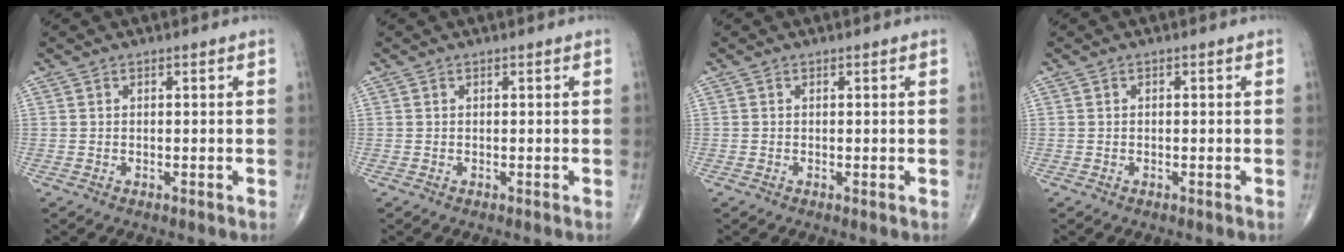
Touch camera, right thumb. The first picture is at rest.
{"total": 0.0}
{"total": 0.0}
{"total": 0.0}